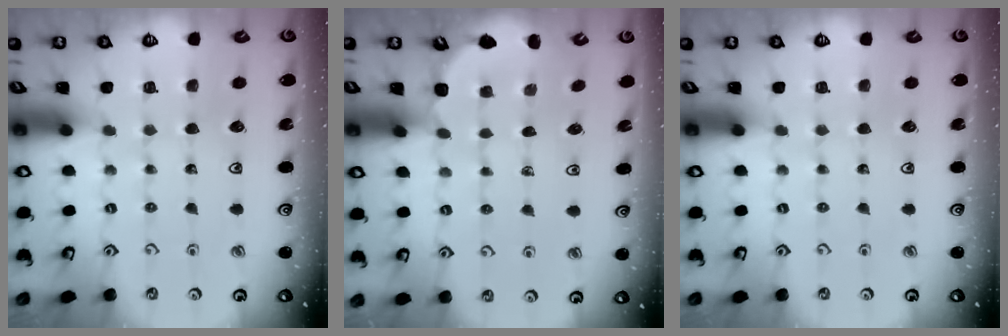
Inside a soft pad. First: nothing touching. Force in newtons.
{"total": 2.5, "press": 2.1, "slide": 1.5}
{"total": 0.0}